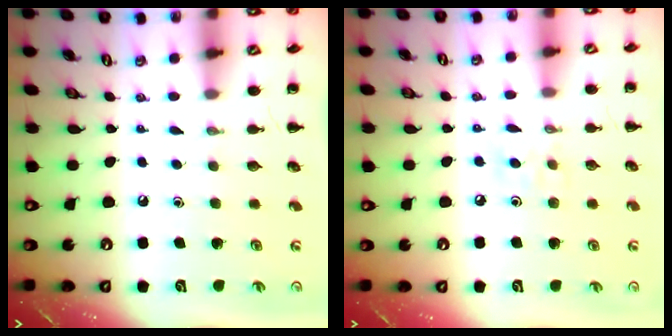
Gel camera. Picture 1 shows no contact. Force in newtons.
{"total": 5.4, "press": 5.1, "slide": 1.8}